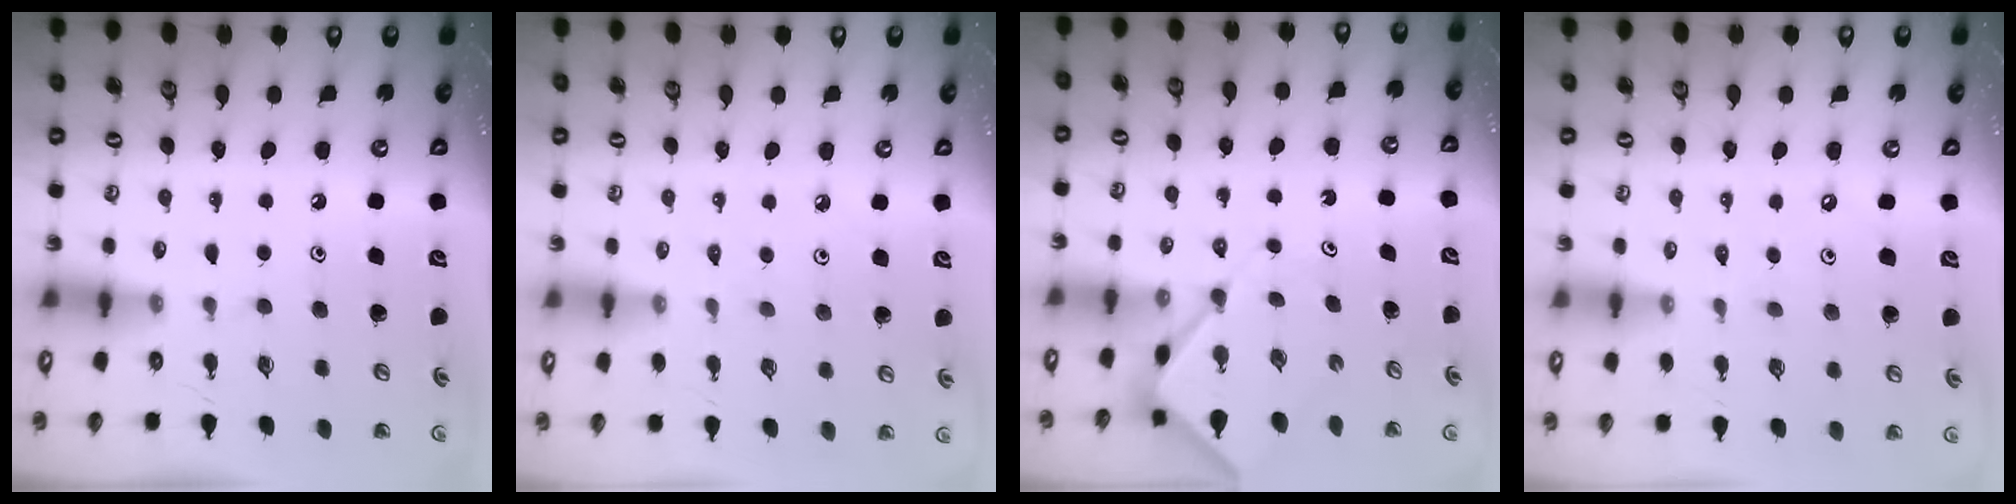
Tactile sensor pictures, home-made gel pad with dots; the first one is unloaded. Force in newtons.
{"total": 2.7, "press": 2.6, "slide": 0.5}
{"total": 6.4, "press": 6.3, "slide": 0.8}
{"total": 3.8, "press": 3.7, "slide": 0.4}